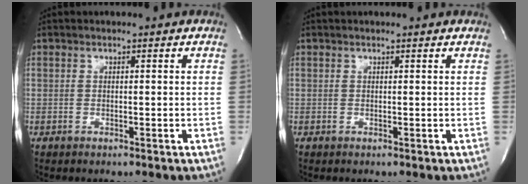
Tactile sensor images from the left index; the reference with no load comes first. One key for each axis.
{"total": 2.0, "fx": 1.8, "fy": 0.3, "fz": 0.7, "tx": -0.013, "ty": 0.019, "tz": 0.017}